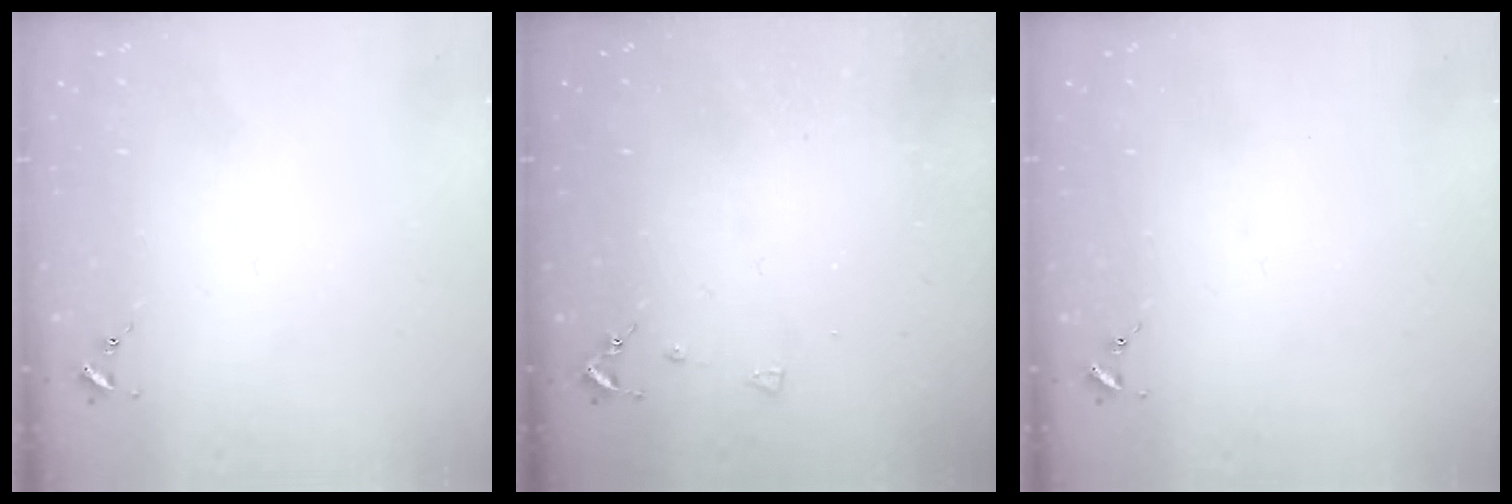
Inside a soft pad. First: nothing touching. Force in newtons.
{"total": 3.3, "press": 3.3, "slide": 0.6}
{"total": 0.0}